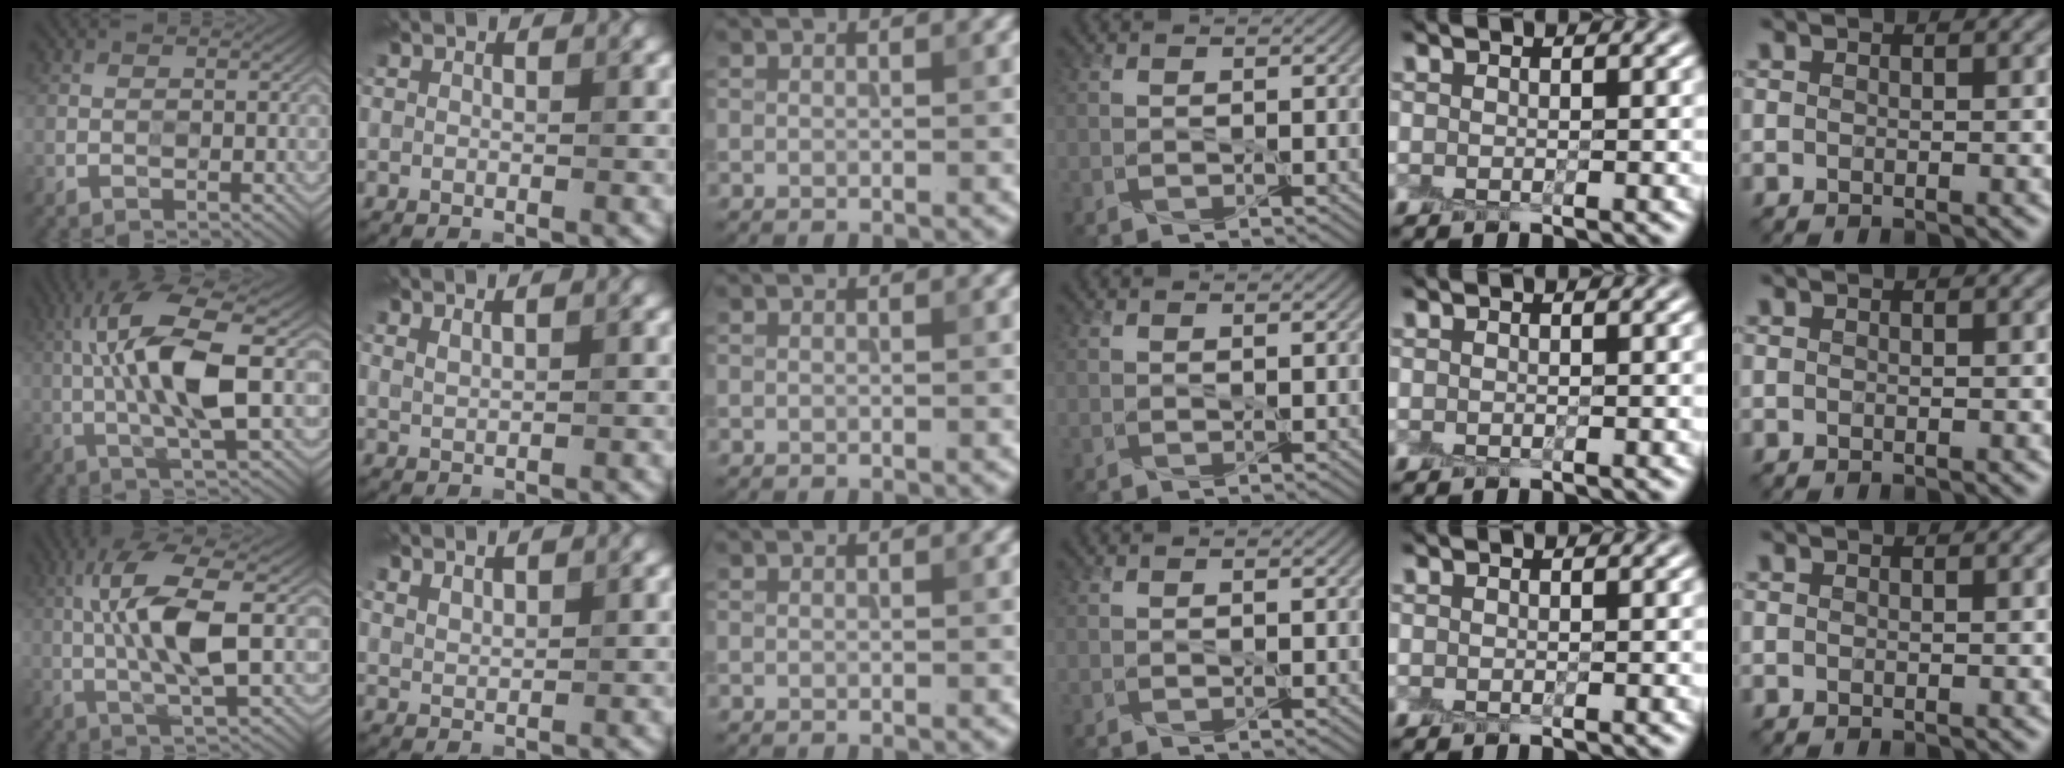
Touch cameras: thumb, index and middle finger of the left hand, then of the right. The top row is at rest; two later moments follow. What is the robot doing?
{"motion": "peel", "object": "plastic wrap"}